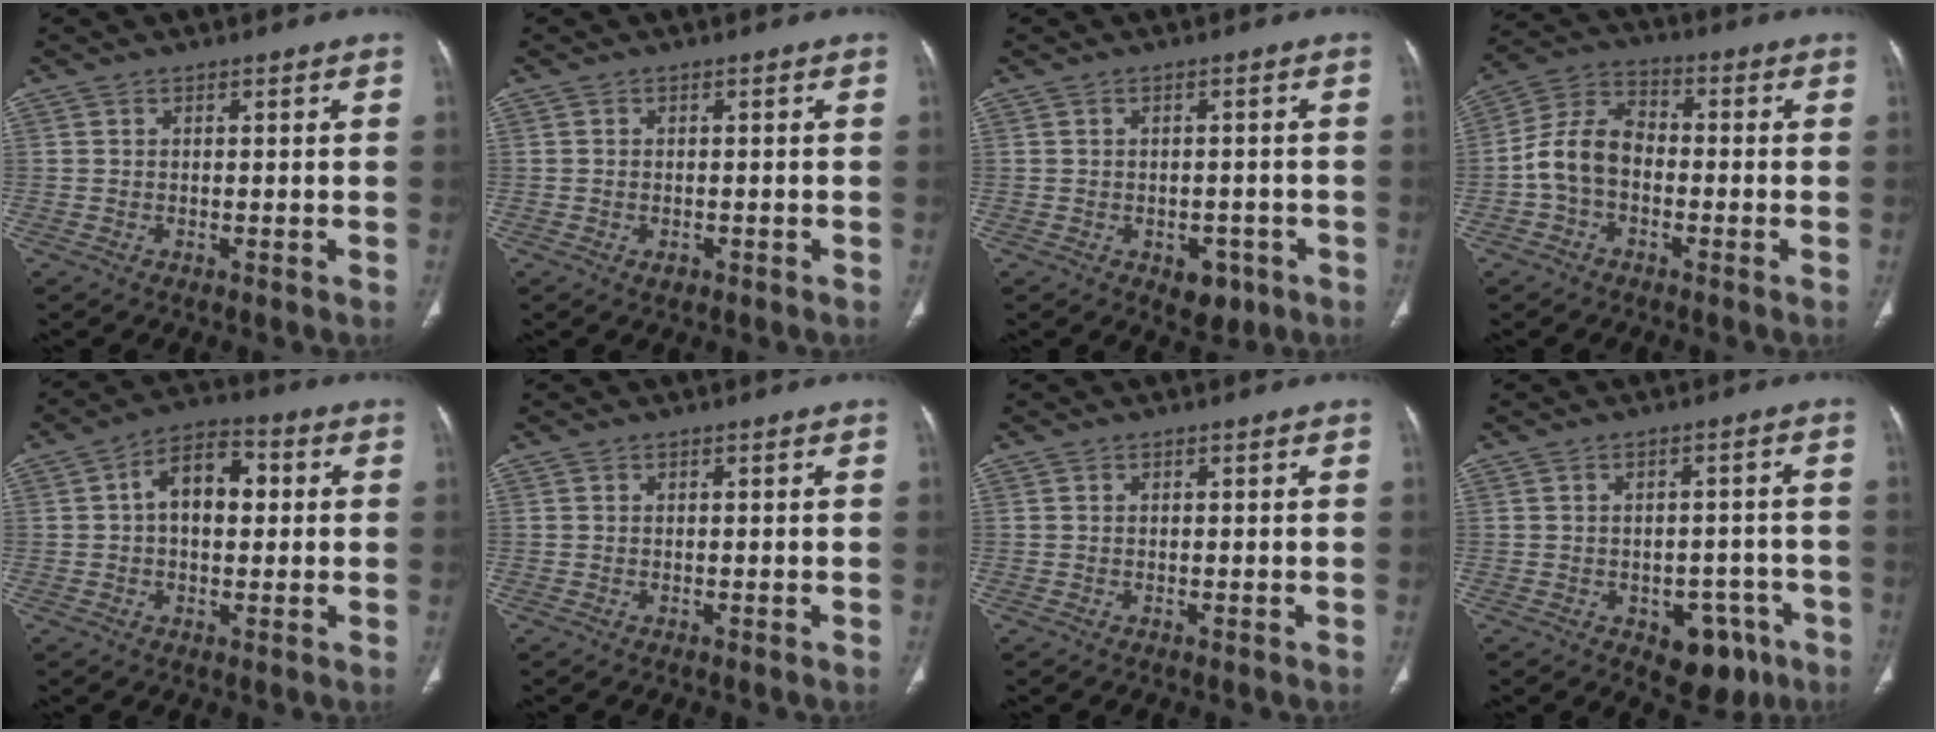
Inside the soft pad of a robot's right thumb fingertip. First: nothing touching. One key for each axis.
{"total": 1.3, "fx": -0.6, "fy": 0.9, "fz": 0.6, "tx": -0.005, "ty": 0.004, "tz": -0.008}
{"total": 4.6, "fx": -2.1, "fy": 3.2, "fz": 2.5, "tx": -0.009, "ty": 0.009, "tz": -0.021}
{"total": 9.2, "fx": -2.0, "fy": 6.3, "fz": 6.4, "tx": -0.117, "ty": 0.035, "tz": -0.051}
{"total": 9.6, "fx": 1.2, "fy": 5.9, "fz": 7.4, "tx": -0.103, "ty": 0.025, "tz": 0.013}
{"total": 0.0}
{"total": 0.0}
{"total": 8.5, "fx": -4.3, "fy": 5.5, "fz": 4.8, "tx": -0.024, "ty": 0.026, "tz": -0.048}